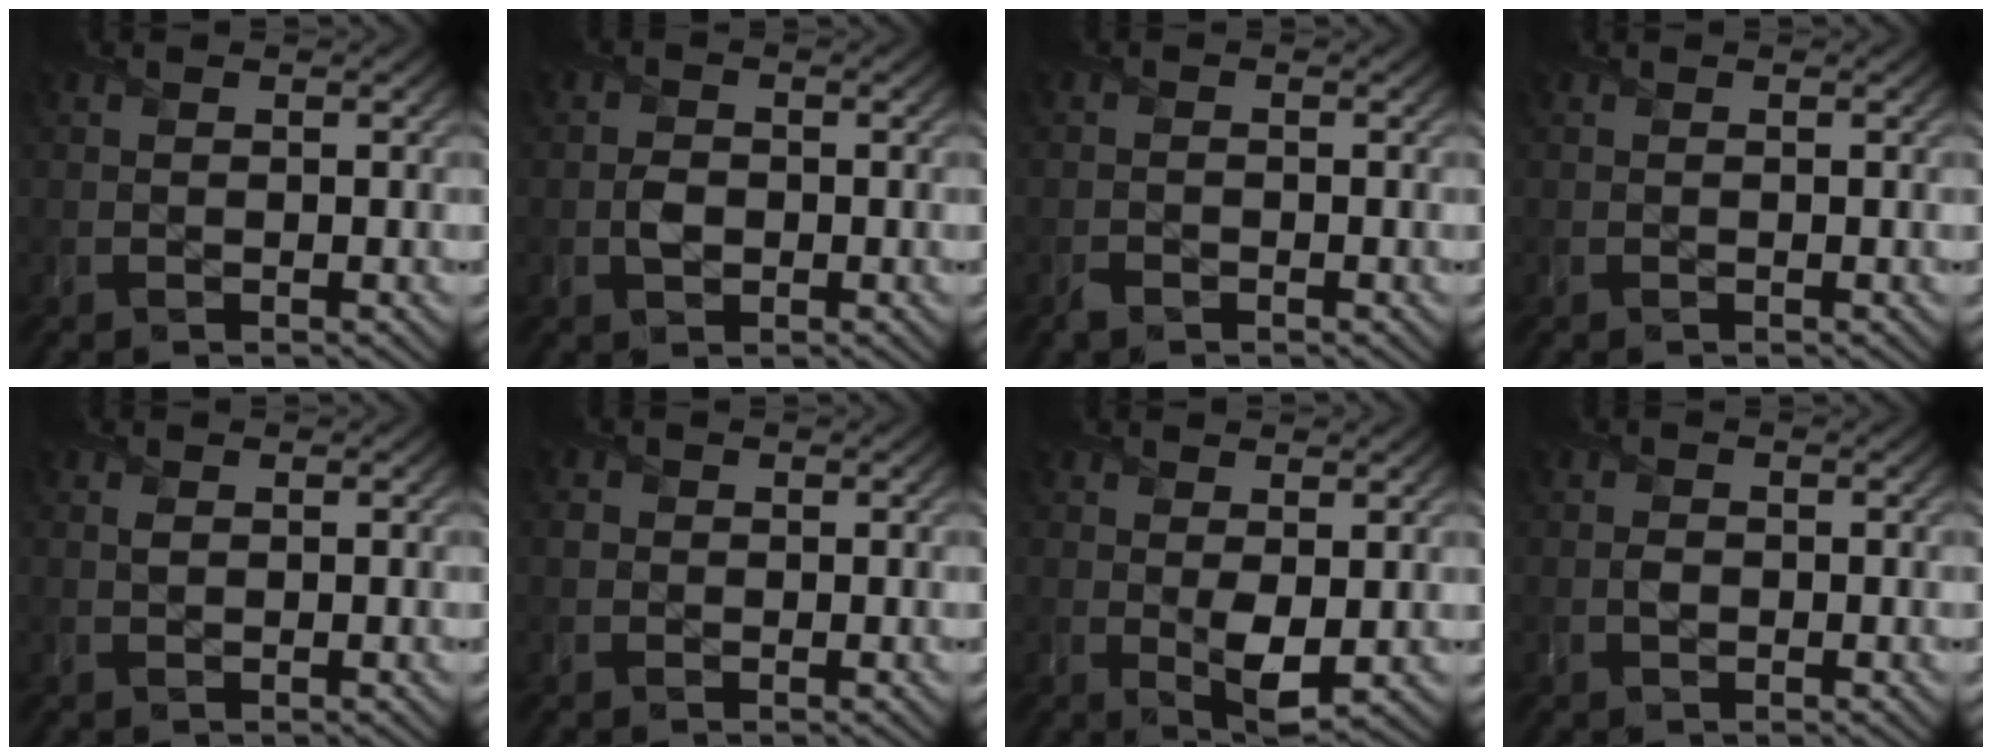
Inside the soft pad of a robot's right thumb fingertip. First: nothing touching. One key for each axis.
{"total": 1.8, "fx": -0.4, "fy": 1.5, "fz": 0.9, "tx": -0.020, "ty": -0.004, "tz": -0.011}
{"total": 1.0, "fx": -0.8, "fy": 0.5, "fz": 0.3, "tx": -0.004, "ty": -0.003, "tz": -0.017}
{"total": 0.0}
{"total": 0.6, "fx": 0.4, "fy": 0.3, "fz": 0.3, "tx": -0.010, "ty": 0.003, "tz": 0.007}
{"total": 1.1, "fx": 0.1, "fy": 1.1, "fz": 0.1, "tx": -0.002, "ty": 0.002, "tz": -0.001}
{"total": 3.0, "fx": 0.5, "fy": 1.4, "fz": 2.7, "tx": -0.056, "ty": -0.009, "tz": 0.014}
{"total": 1.0, "fx": -0.1, "fy": 0.9, "fz": 0.4, "tx": -0.007, "ty": -0.004, "tz": -0.006}